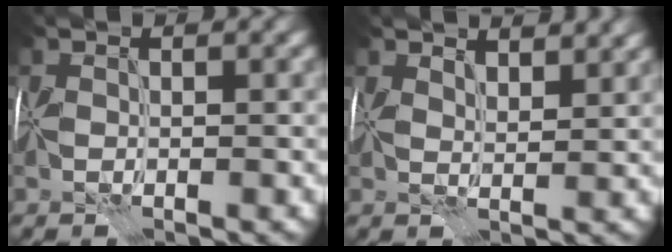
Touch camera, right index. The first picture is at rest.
{"total": 3.7, "force": [3.0, 1.2, 1.8], "torque": [-0.027, 0.001, 0.041]}